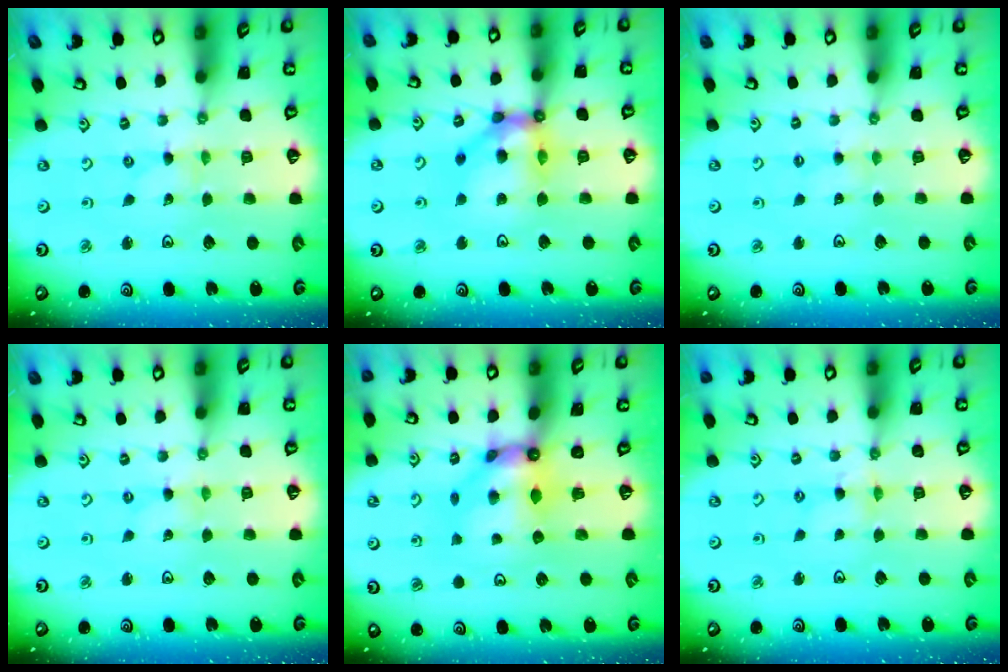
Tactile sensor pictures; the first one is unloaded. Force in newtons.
{"total": 14.8, "press": 14.6, "slide": 2.0}
{"total": 1.7, "press": 1.7, "slide": 0.4}
{"total": 0.0}
{"total": 8.3, "press": 8.3, "slide": 0.8}
{"total": 2.9, "press": 2.9, "slide": 0.4}